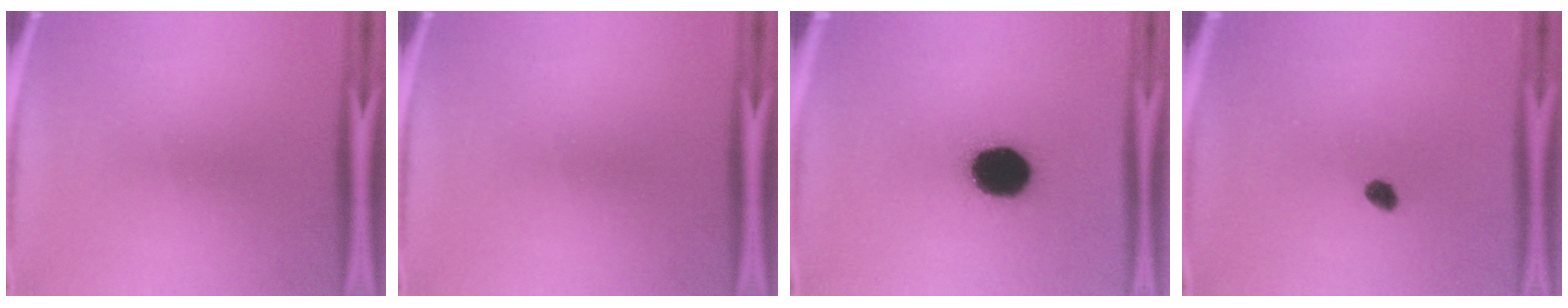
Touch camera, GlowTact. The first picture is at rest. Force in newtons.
{"total": 0.0}
{"total": 17.0}
{"total": 2.2}